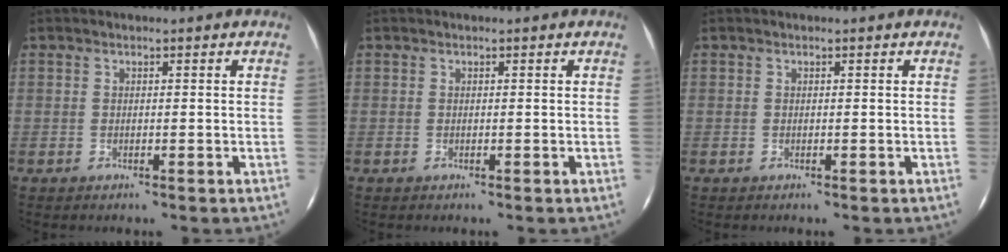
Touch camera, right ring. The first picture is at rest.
{"total": 0.0}
{"total": 0.0}